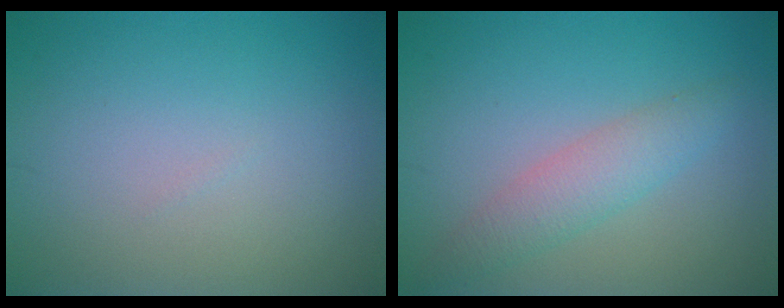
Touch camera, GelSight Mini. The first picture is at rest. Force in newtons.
{"total": 2.9, "press": 2.9, "slide": 0.1}